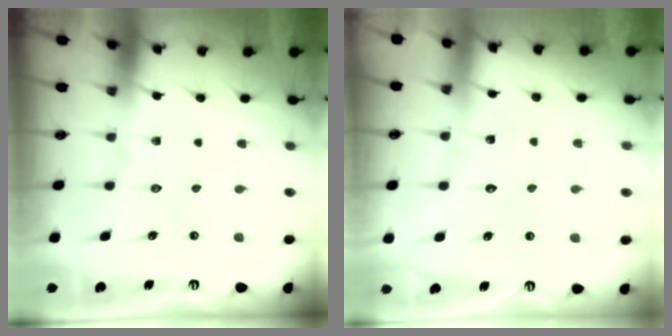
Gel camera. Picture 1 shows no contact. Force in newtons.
{"total": 6.4, "press": 6.4, "slide": 0.7}